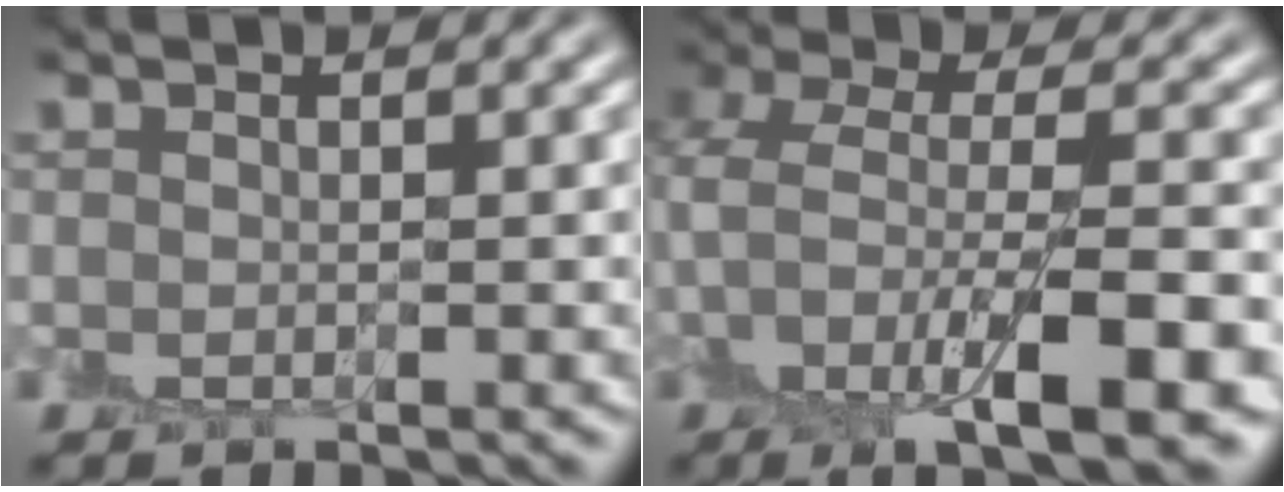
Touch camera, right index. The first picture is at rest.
{"total": 8.9, "force": [-2.4, 3.5, 7.8], "torque": [-0.140, 0.000, -0.045]}